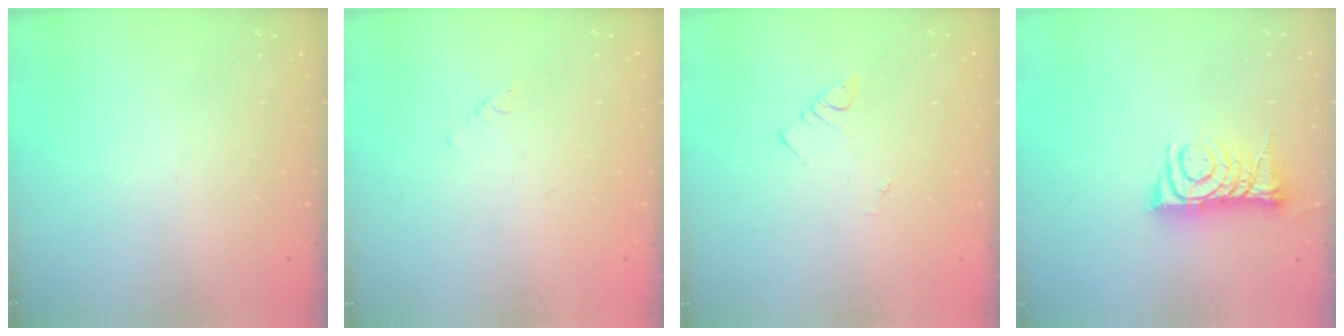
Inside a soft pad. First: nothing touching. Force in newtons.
{"total": 1.0, "press": 0.9, "slide": 0.3}
{"total": 1.9, "press": 1.9, "slide": 0.2}
{"total": 10.2, "press": 10.2, "slide": 0.6}